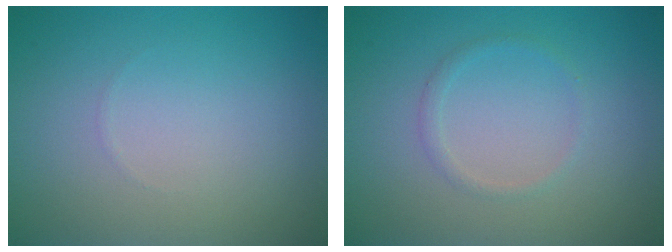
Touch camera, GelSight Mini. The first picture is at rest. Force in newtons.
{"total": 1.0, "press": 1.0, "slide": 0.0}